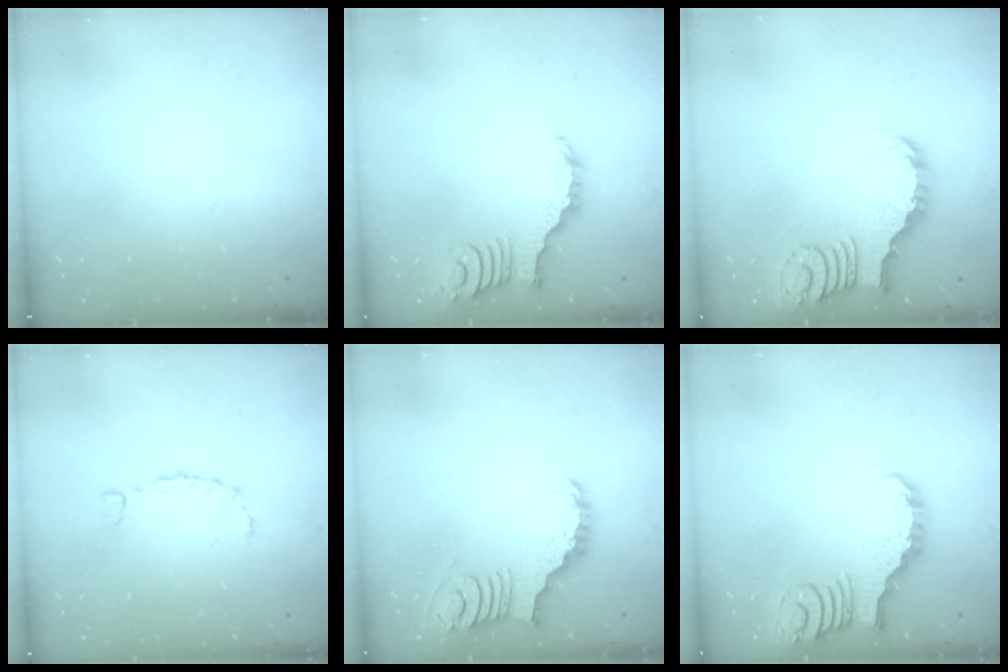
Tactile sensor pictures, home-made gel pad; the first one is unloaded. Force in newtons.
{"total": 2.9, "press": 2.8, "slide": 0.4}
{"total": 3.9, "press": 3.9, "slide": 0.3}
{"total": 1.1, "press": 1.1, "slide": 0.2}
{"total": 3.1, "press": 3.0, "slide": 0.5}
{"total": 3.2, "press": 3.2, "slide": 0.3}